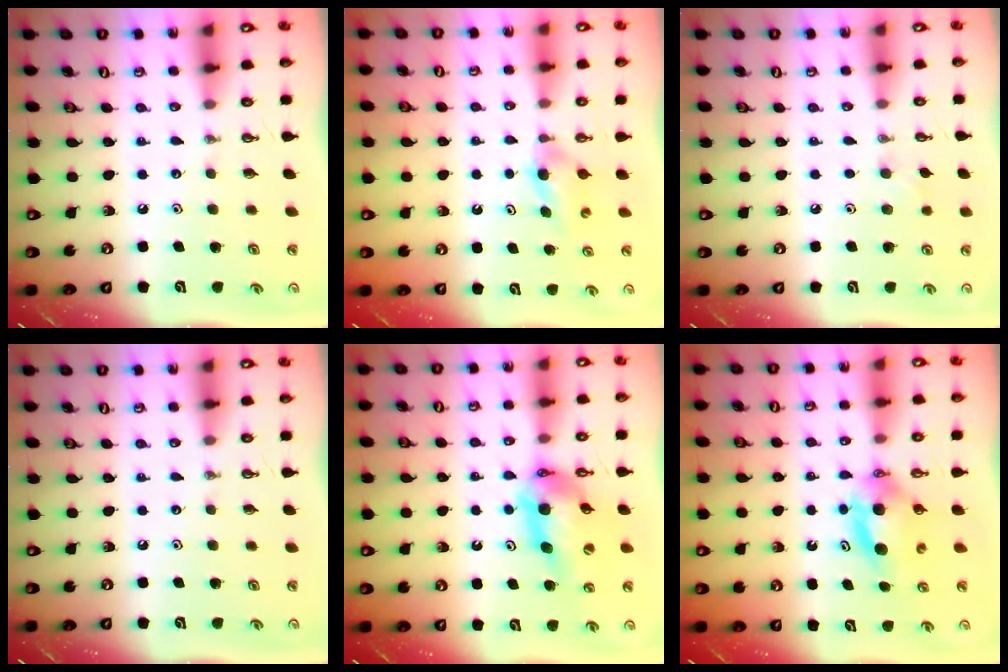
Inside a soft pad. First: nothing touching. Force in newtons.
{"total": 3.6, "press": 3.5, "slide": 0.8}
{"total": 4.8, "press": 4.8, "slide": 0.8}
{"total": 0.0}
{"total": 11.8, "press": 11.7, "slide": 1.2}
{"total": 6.6, "press": 6.2, "slide": 2.5}